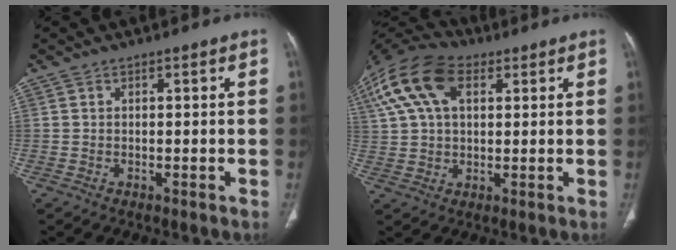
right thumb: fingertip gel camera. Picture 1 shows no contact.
{"total": 18.8, "force": [7.4, 11.1, 13.2], "torque": [-0.291, 0.034, 0.131]}